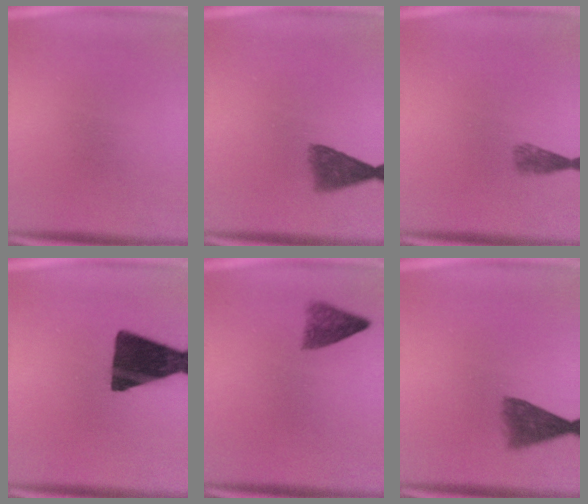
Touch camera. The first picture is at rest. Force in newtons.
{"total": 4.2}
{"total": 1.9}
{"total": 16.9}
{"total": 3.5}
{"total": 4.9}